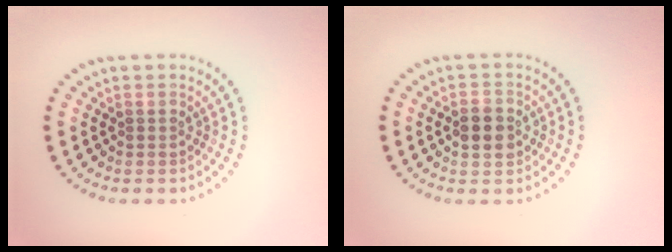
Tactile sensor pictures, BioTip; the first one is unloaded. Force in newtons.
{"total": 2.9, "press": 2.9, "slide": 0.2}